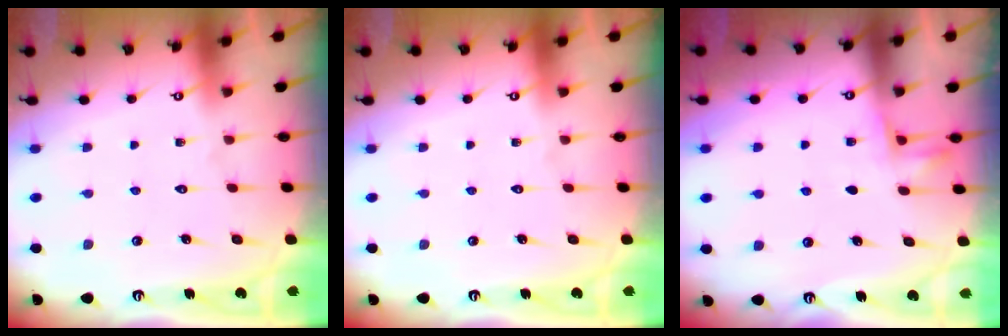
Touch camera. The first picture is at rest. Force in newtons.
{"total": 0.0}
{"total": 4.3, "press": 4.1, "slide": 1.3}